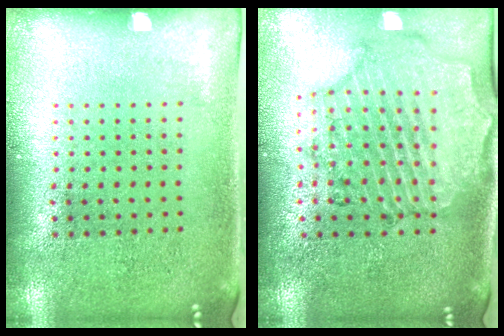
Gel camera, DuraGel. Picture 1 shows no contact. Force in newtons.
{"total": 1.6, "press": 1.6, "slide": 0.4}